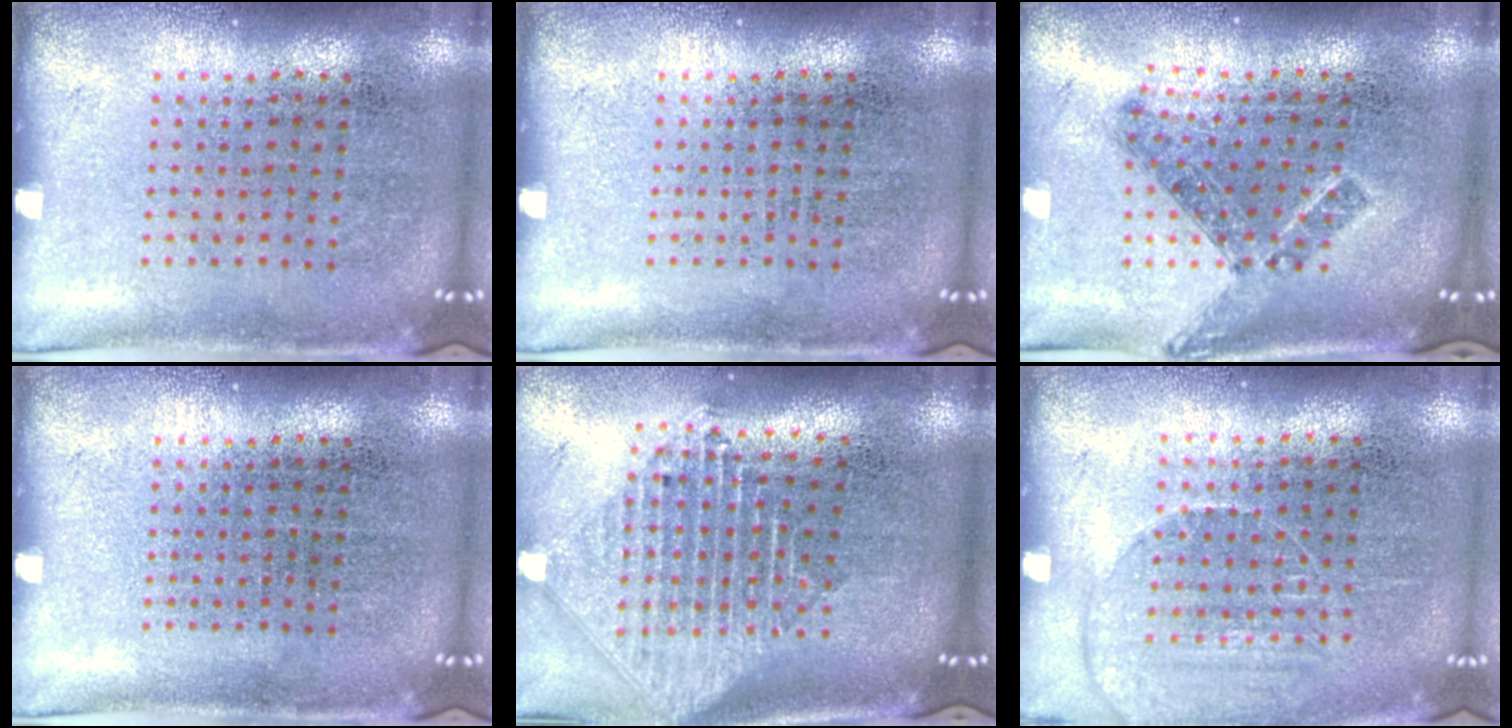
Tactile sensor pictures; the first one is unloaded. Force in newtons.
{"total": 0.0}
{"total": 1.1, "press": 0.9, "slide": 0.7}
{"total": 0.0}
{"total": 2.5, "press": 1.9, "slide": 1.5}
{"total": 1.4, "press": 1.3, "slide": 0.3}